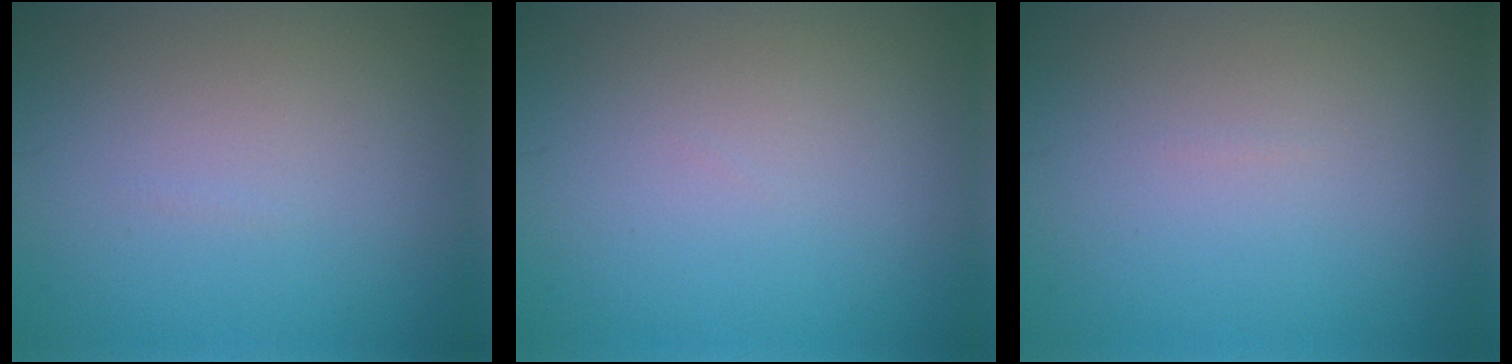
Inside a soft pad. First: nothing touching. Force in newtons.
{"total": 0.0}
{"total": 0.0}